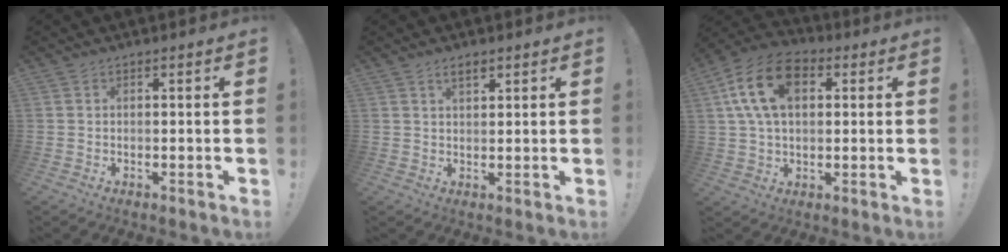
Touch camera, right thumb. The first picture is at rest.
{"total": 2.8, "force": [1.8, 1.2, 1.8], "torque": [-0.025, -0.006, 0.029]}
{"total": 16.8, "force": [5.2, 10.8, 11.8], "torque": [-0.221, 0.002, 0.095]}